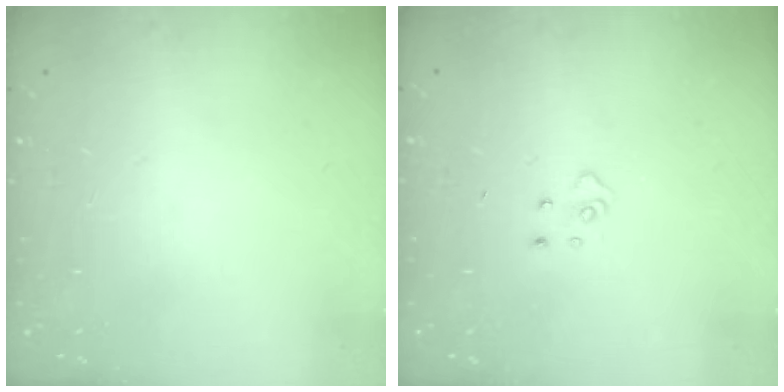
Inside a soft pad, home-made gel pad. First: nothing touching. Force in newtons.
{"total": 3.4, "press": 3.4, "slide": 0.4}